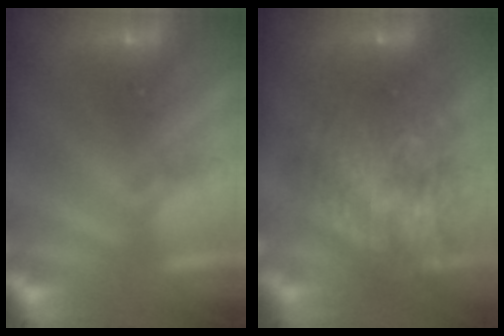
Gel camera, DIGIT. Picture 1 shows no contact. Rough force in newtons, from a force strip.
{"total": 7.6}